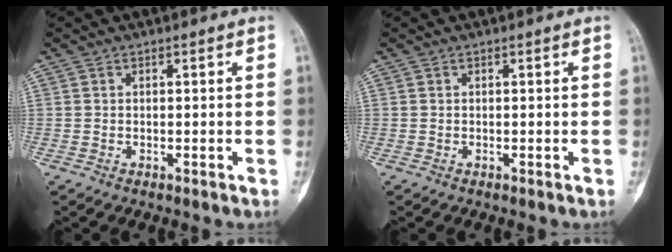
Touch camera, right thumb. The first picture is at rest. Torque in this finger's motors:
{"motor_torque": [0.12, 0.07, -0.01, -0.03, 0.01]}